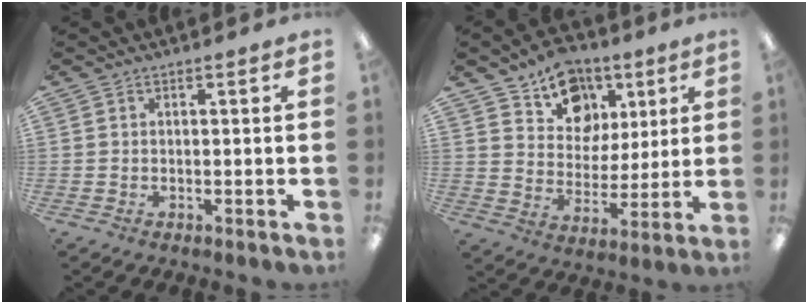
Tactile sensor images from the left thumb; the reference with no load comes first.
{"total": 13.4, "force": [7.8, 10.1, 4.3], "torque": [-0.065, -0.044, 0.147]}